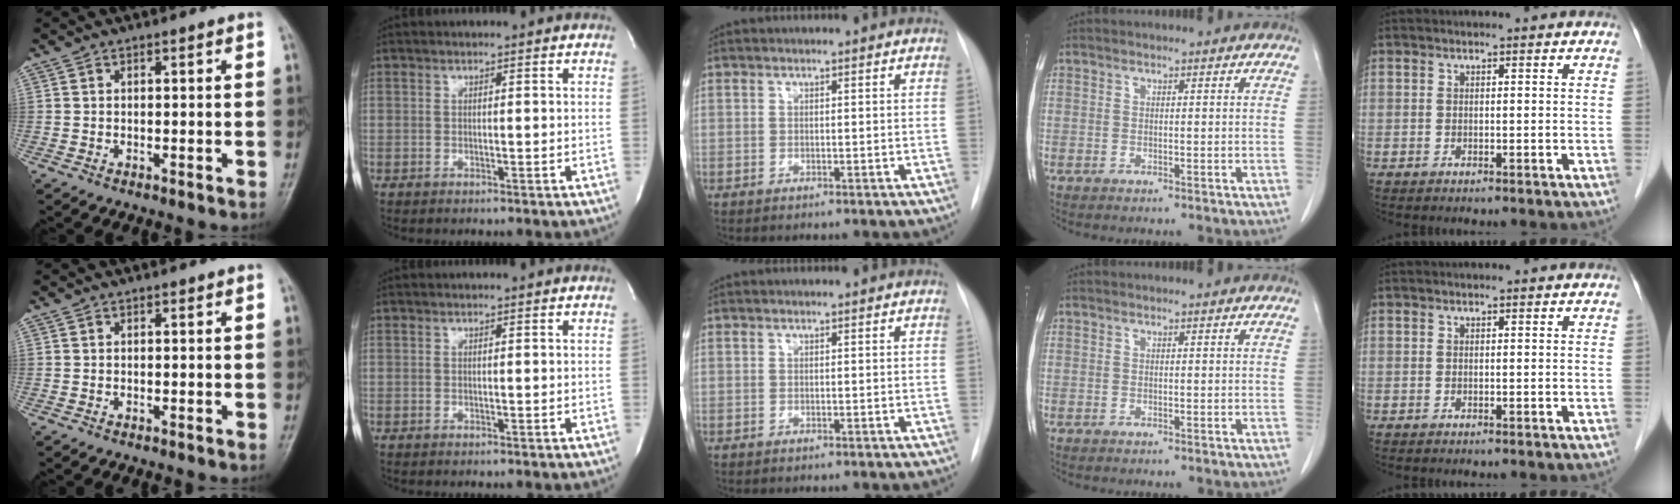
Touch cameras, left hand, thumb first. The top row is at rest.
{}